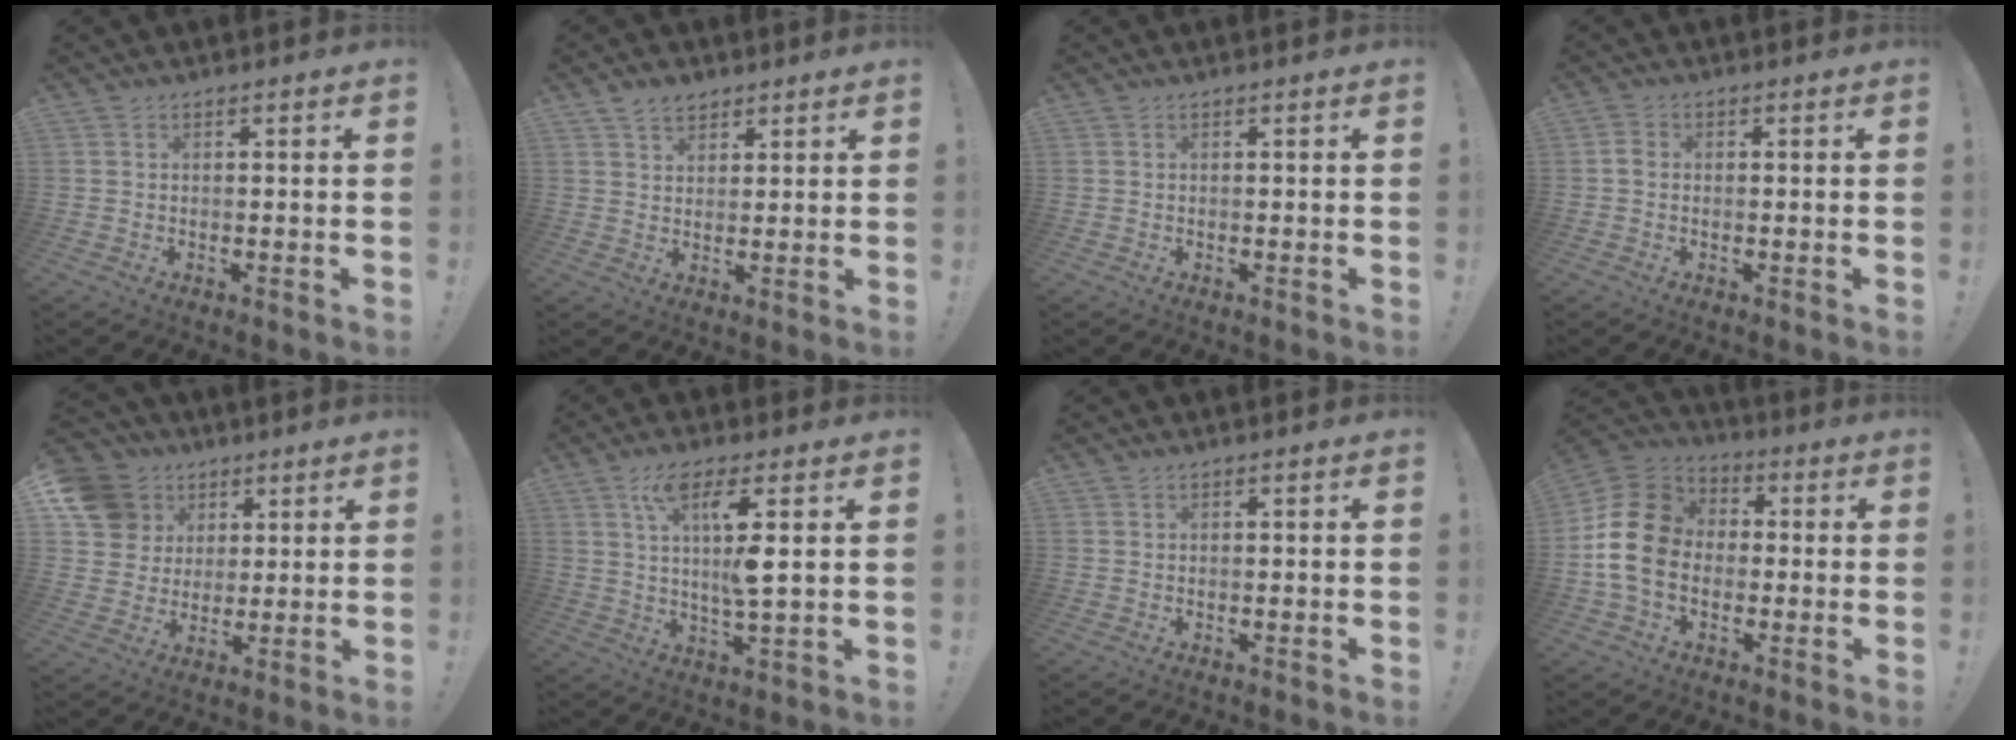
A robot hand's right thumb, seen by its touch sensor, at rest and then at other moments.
{"total": 4.8, "force": [3.4, 3.0, 1.5], "torque": [-0.023, -0.014, 0.062]}
{"total": 0.0}
{"total": 1.8, "force": [-0.2, 1.5, 1.1], "torque": [-0.027, 0.010, -0.002]}
{"total": 13.3, "force": [5.3, 11.3, 4.5], "torque": [-0.065, -0.021, 0.112]}
{"total": 10.2, "force": [4.1, 1.1, 9.3], "torque": [-0.169, -0.012, 0.064]}
{"total": 0.0}
{"total": 16.1, "force": [-0.8, 13.1, 9.4], "torque": [-0.168, 0.027, -0.005]}